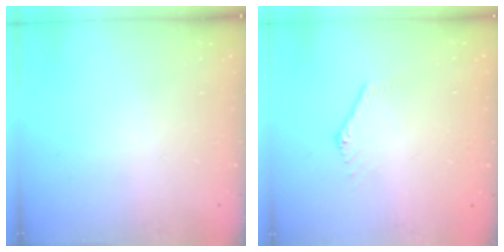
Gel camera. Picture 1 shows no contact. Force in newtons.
{"total": 1.6, "press": 1.6, "slide": 0.0}